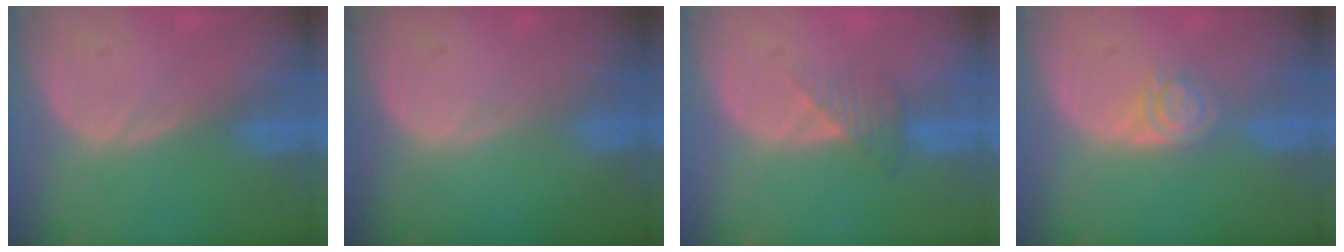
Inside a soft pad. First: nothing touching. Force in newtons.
{"total": 0.0}
{"total": 3.3, "press": 3.1, "slide": 1.3}
{"total": 4.0, "press": 3.6, "slide": 1.6}